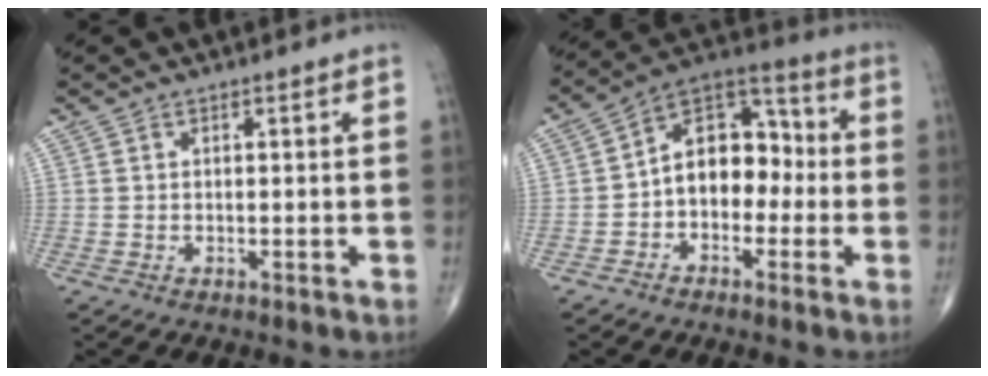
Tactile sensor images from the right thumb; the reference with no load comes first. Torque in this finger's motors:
{"motor_torque": [0.09, 0.29, 0.18, -0.05, 0.07]}